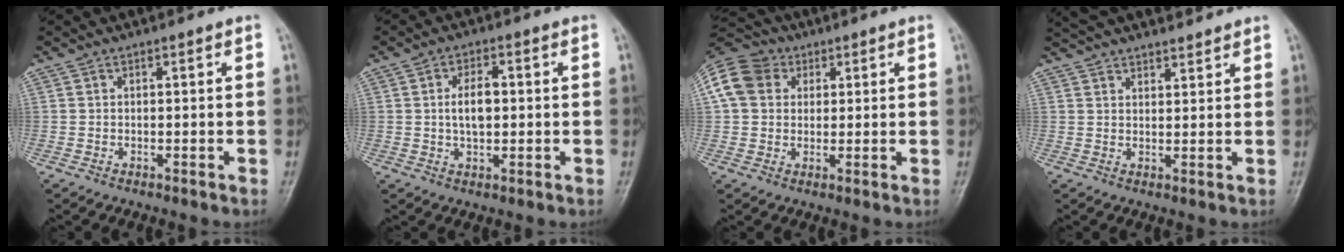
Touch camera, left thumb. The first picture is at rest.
{"total": 5.2, "force": [0.4, 2.8, 4.4], "torque": [-0.078, 0.005, 0.006]}
{"total": 12.2, "force": [3.7, 9.8, 6.2], "torque": [-0.116, 0.021, 0.057]}
{"total": 10.2, "force": [9.0, 2.8, 3.9], "torque": [-0.041, 0.005, 0.146]}